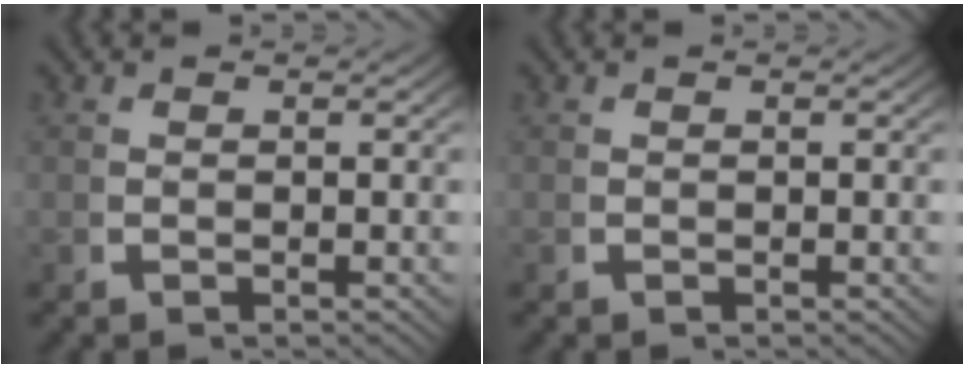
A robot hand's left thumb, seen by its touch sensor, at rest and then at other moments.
{"total": 0.0}